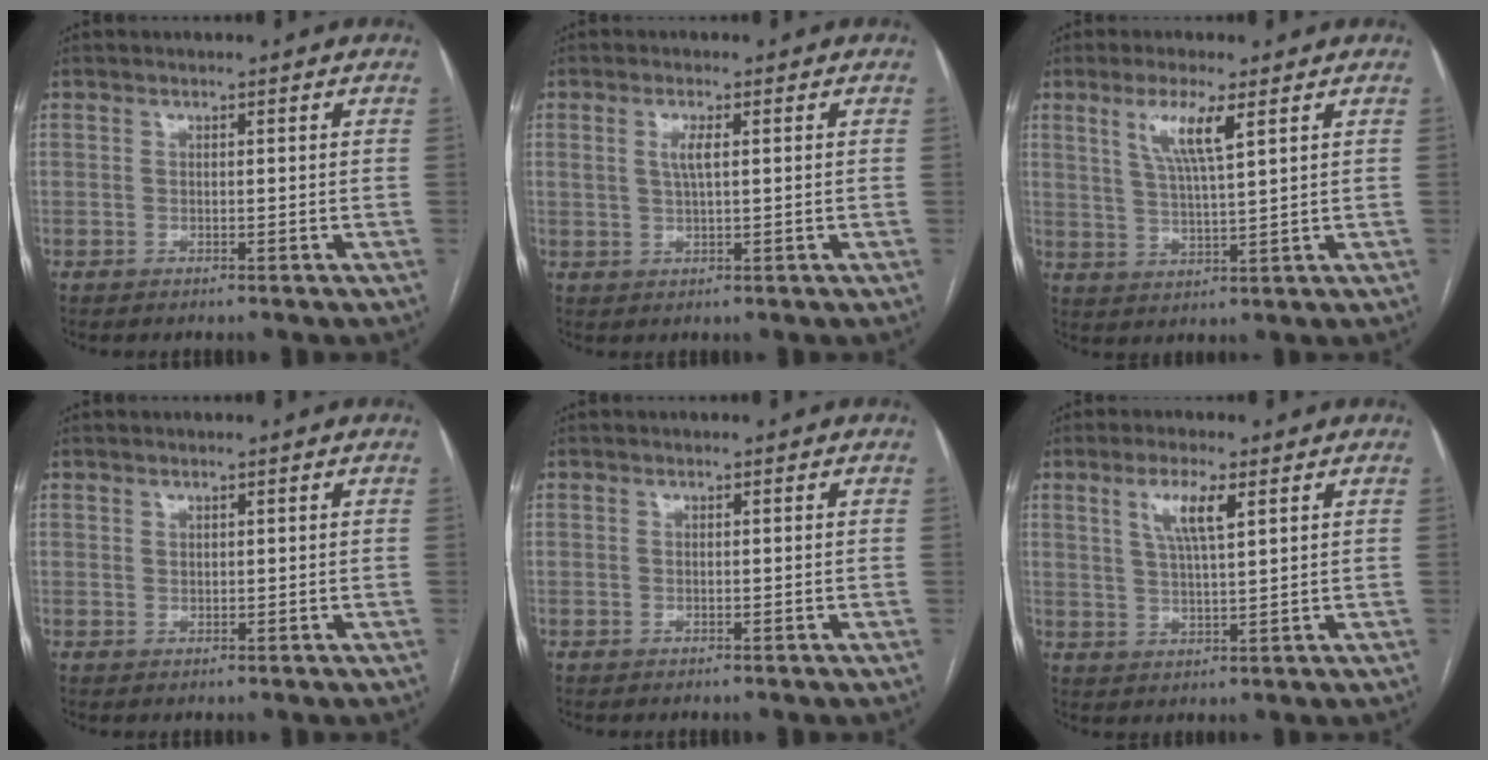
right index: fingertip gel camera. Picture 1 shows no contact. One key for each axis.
{"total": 2.6, "fx": 0.7, "fy": 0.5, "fz": 2.5, "tx": -0.052, "ty": 0.001, "tz": 0.014}
{"total": 6.4, "fx": 3.1, "fy": 0.3, "fz": 5.6, "tx": -0.111, "ty": -0.002, "tz": 0.061}
{"total": 0.6, "fx": 0.4, "fy": 0.3, "fz": 0.1, "tx": 0.004, "ty": -0.003, "tz": 0.005}
{"total": 0.0}
{"total": 6.0, "fx": 2.7, "fy": 0.6, "fz": 5.3, "tx": -0.105, "ty": 0.001, "tz": 0.052}